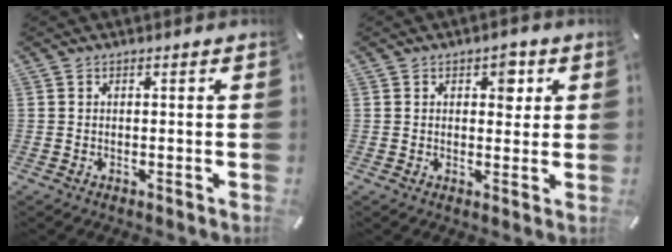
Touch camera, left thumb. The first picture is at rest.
{"total": 4.6, "force": [1.5, 3.0, 3.1], "torque": [-0.020, -0.012, 0.014]}